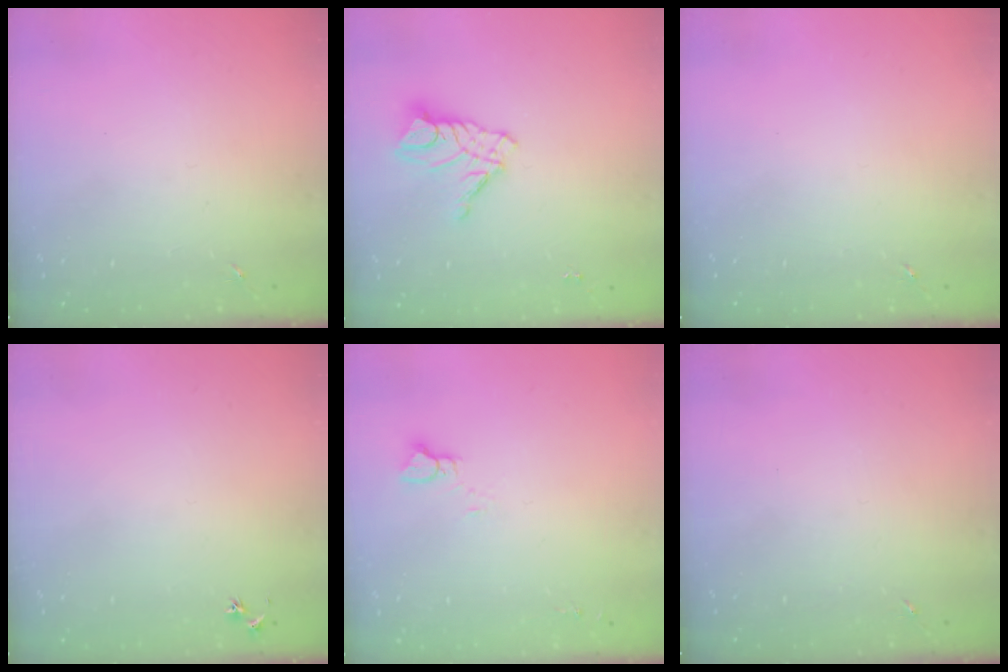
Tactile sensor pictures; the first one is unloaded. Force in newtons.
{"total": 10.8, "press": 10.7, "slide": 0.7}
{"total": 0.0}
{"total": 2.5, "press": 2.5, "slide": 0.3}
{"total": 3.9, "press": 3.9, "slide": 0.4}
{"total": 0.0}